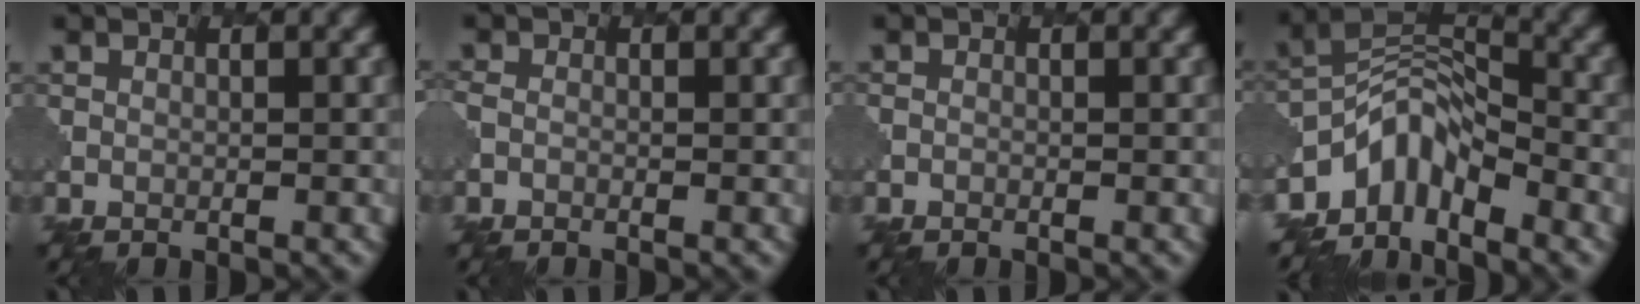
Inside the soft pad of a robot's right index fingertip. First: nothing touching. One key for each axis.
{"total": 0.5, "fx": -0.4, "fy": 0.3, "fz": 0.2, "tx": -0.006, "ty": -0.004, "tz": -0.014}
{"total": 0.0}
{"total": 5.3, "fx": -4.1, "fy": 2.4, "fz": 2.5, "tx": -0.029, "ty": -0.001, "tz": -0.089}